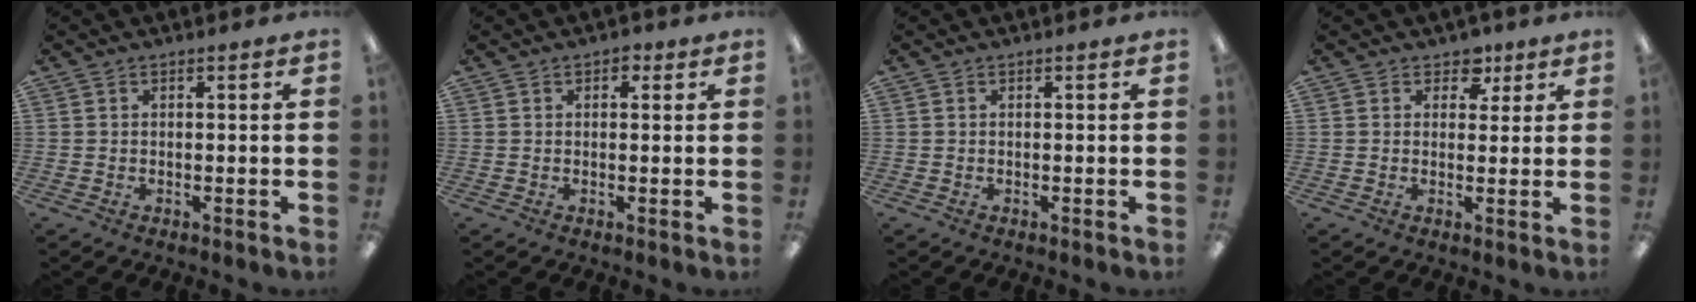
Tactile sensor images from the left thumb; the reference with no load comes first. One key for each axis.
{"total": 2.0, "fx": 1.0, "fy": 1.4, "fz": 1.2, "tx": -0.007, "ty": -0.001, "tz": 0.014}
{"total": 0.0}
{"total": 4.6, "fx": 2.7, "fy": 3.3, "fz": 1.6, "tx": -0.010, "ty": -0.010, "tz": 0.044}